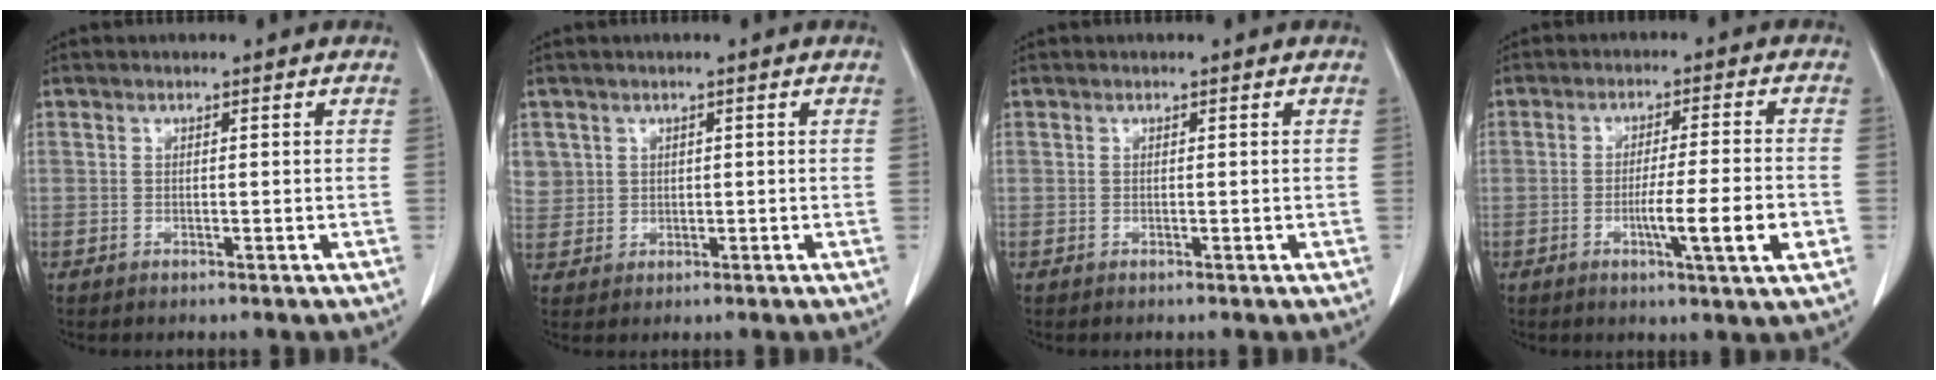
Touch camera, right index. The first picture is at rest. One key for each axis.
{"total": 3.9, "fx": 1.4, "fy": 3.6, "fz": 0.3, "tx": 0.003, "ty": 0.007, "tz": 0.032}
{"total": 0.0}
{"total": 8.6, "fx": -2.5, "fy": -0.4, "fz": 8.2, "tx": -0.129, "ty": -0.013, "tz": -0.042}